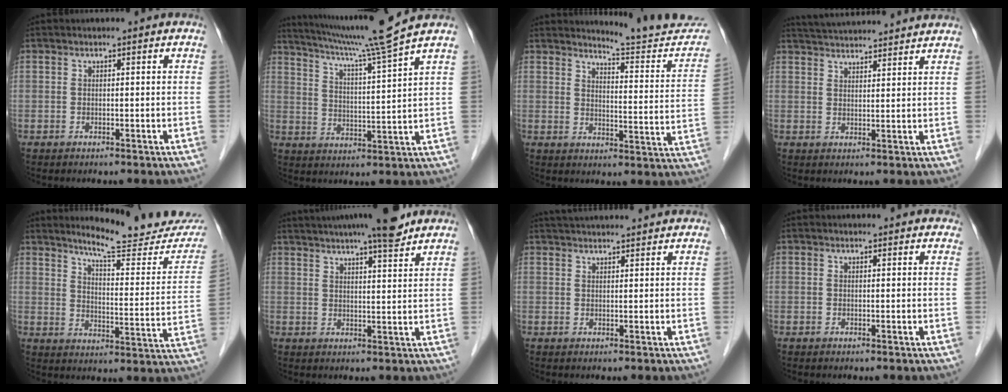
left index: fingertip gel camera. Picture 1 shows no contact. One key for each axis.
{"total": 12.3, "fx": 10.6, "fy": -3.4, "fz": 5.3, "tx": -0.102, "ty": -0.027, "tz": 0.171}
{"total": 13.4, "fx": 13.2, "fy": 0.0, "fz": 2.3, "tx": -0.021, "ty": -0.081, "tz": 0.155}
{"total": 13.1, "fx": 12.4, "fy": 0.8, "fz": 4.1, "tx": -0.076, "ty": 0.033, "tz": 0.177}
{"total": 18.4, "fx": 17.0, "fy": 1.7, "fz": 6.9, "tx": -0.090, "ty": -0.080, "tz": 0.209}
{"total": 13.2, "fx": 11.2, "fy": 0.7, "fz": 6.9, "tx": -0.113, "ty": 0.018, "tz": 0.155}
{"total": 10.7, "fx": 10.0, "fy": 0.4, "fz": 3.7, "tx": -0.059, "ty": 0.033, "tz": 0.136}
{"total": 3.6, "fx": 3.3, "fy": 1.0, "fz": 0.9, "tx": -0.011, "ty": 0.012, "tz": 0.029}